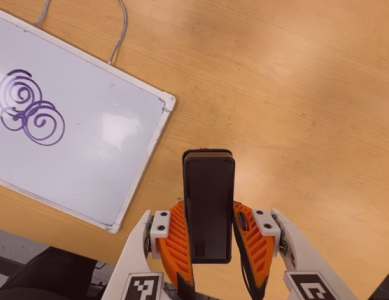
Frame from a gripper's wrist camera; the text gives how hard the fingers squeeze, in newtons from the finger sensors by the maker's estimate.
{"total": 5.5, "left": 4.1, "right": 6.9}